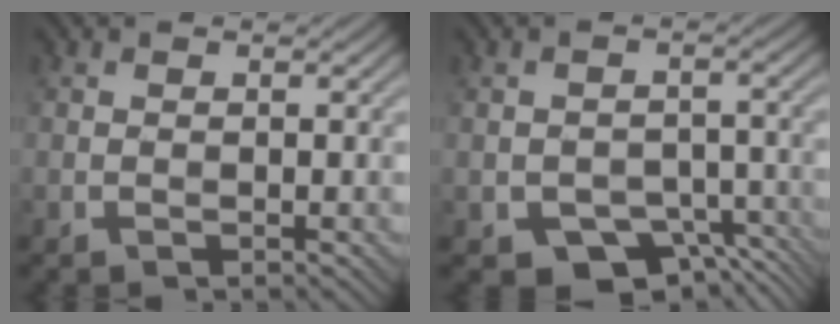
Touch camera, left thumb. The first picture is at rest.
{"total": 7.5, "force": [-4.3, 4.6, 4.1], "torque": [-0.060, -0.017, -0.068]}